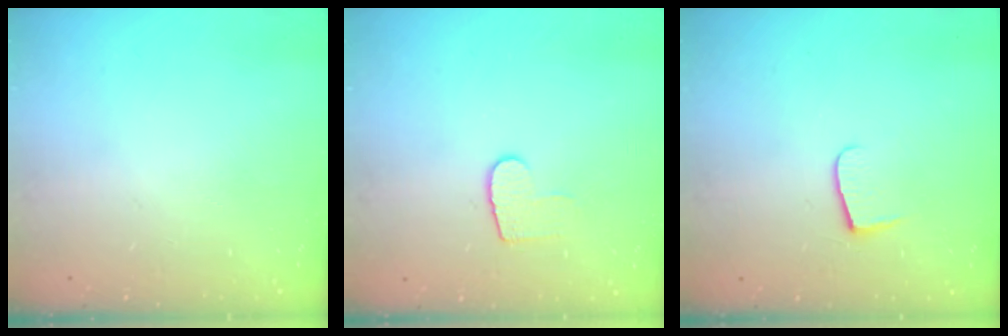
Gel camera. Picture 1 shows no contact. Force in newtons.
{"total": 6.3, "press": 6.3, "slide": 0.4}
{"total": 4.8, "press": 4.8, "slide": 0.6}